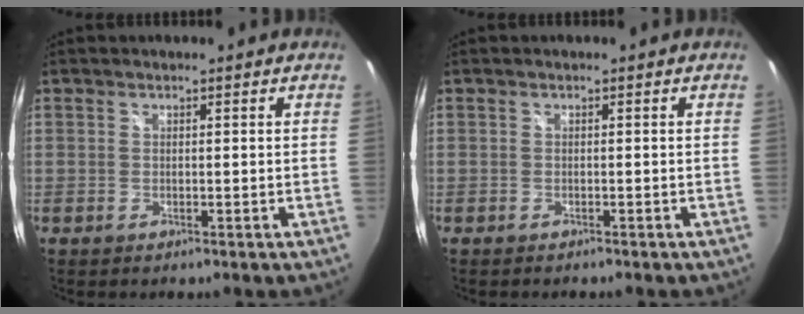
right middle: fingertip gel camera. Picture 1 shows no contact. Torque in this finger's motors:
{"motor_torque": [0.22, -0.17, 0.03, 0.00]}